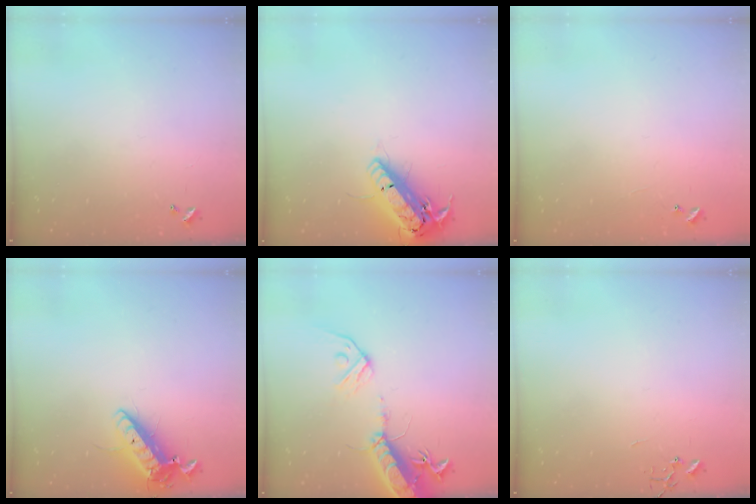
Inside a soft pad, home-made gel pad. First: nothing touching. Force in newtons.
{"total": 18.4, "press": 18.1, "slide": 3.2}
{"total": 5.1, "press": 5.0, "slide": 0.3}
{"total": 14.3, "press": 14.0, "slide": 2.8}
{"total": 16.9, "press": 16.5, "slide": 3.8}
{"total": 0.0}